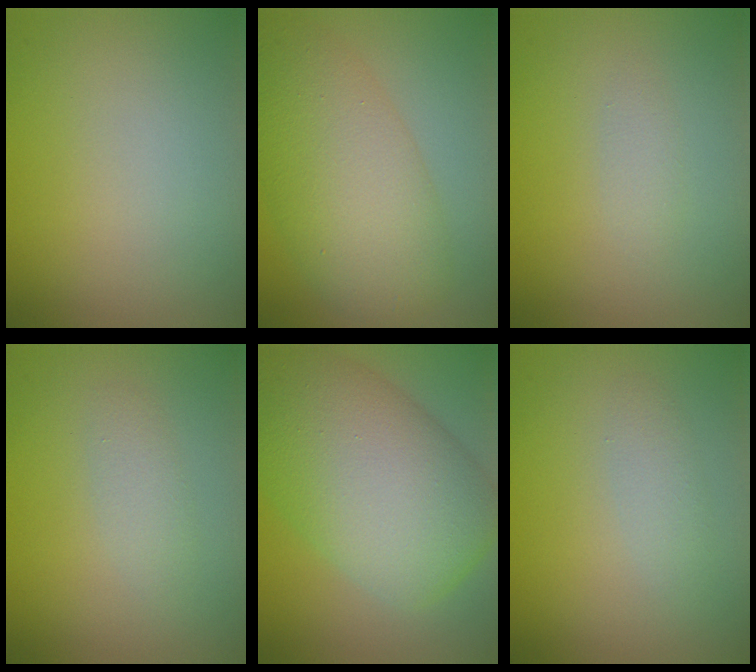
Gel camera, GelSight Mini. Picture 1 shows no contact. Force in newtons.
{"total": 8.3, "press": 8.3, "slide": 0.0}
{"total": 0.9, "press": 0.9, "slide": 0.0}
{"total": 1.5, "press": 1.5, "slide": 0.1}
{"total": 12.3, "press": 12.3, "slide": 0.3}
{"total": 1.3, "press": 1.3, "slide": 0.1}